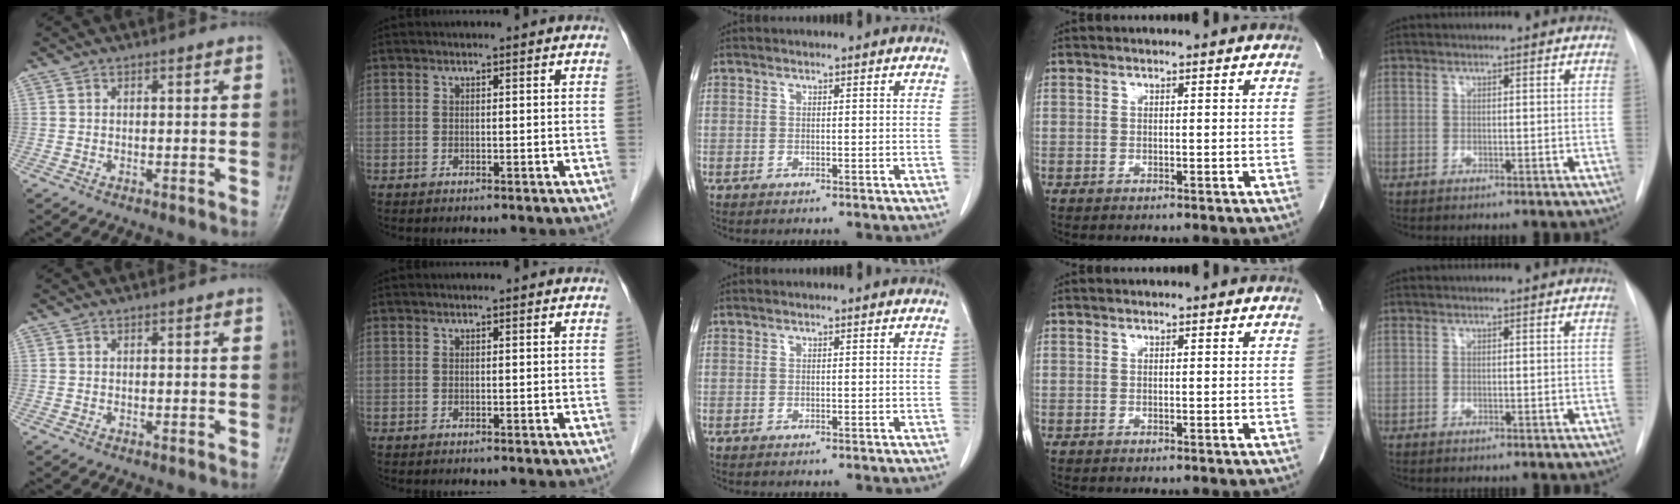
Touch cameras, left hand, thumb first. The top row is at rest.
{}